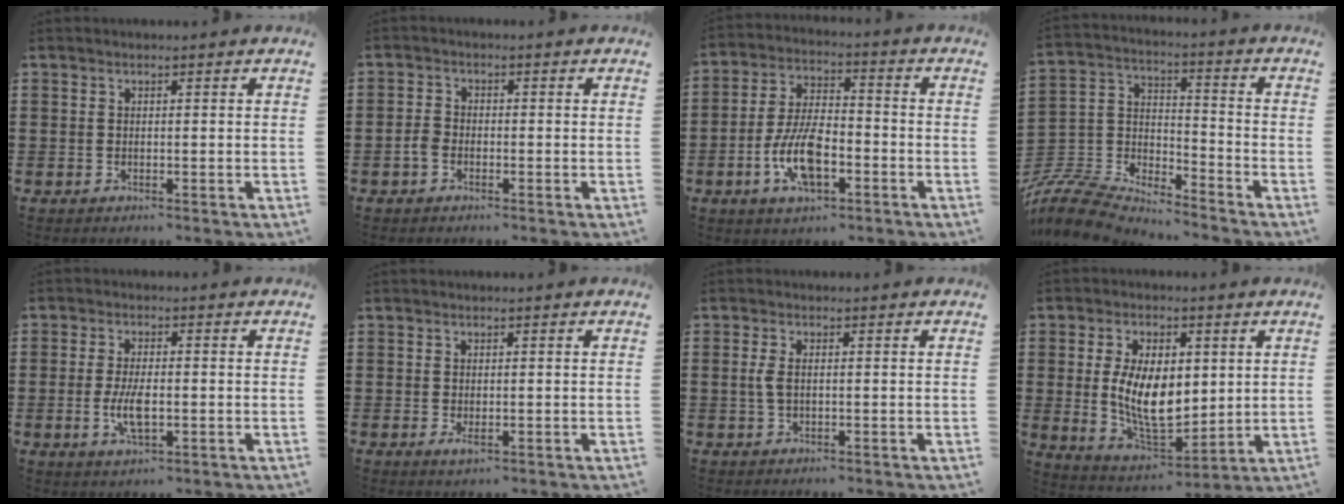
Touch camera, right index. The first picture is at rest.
{"total": 2.2, "force": [-1.1, 1.3, 1.4], "torque": [-0.051, -0.005, -0.029]}
{"total": 9.7, "force": [-3.6, 4.4, 7.9], "torque": [-0.176, -0.002, -0.068]}
{"total": 8.3, "force": [-8.0, 1.8, 1.7], "torque": [-0.071, -0.005, -0.170]}
{"total": 5.2, "force": [-1.0, 2.1, 4.6], "torque": [-0.101, -0.003, -0.022]}
{"total": 1.3, "force": [-0.2, 0.5, 1.2], "torque": [-0.022, -0.001, -0.003]}
{"total": 2.4, "force": [0.0, 1.1, 2.2], "torque": [-0.059, -0.002, -0.005]}
{"total": 10.3, "force": [0.9, 5.7, 8.5], "torque": [-0.164, 0.001, 0.015]}